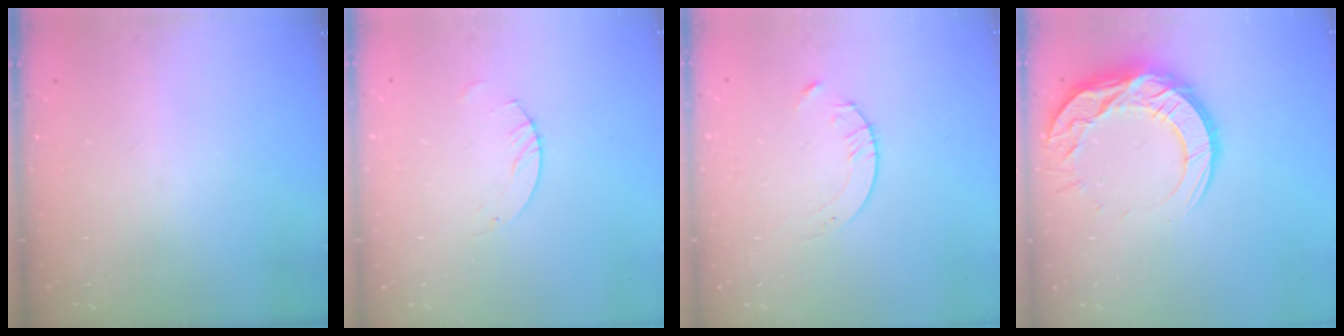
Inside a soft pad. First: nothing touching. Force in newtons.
{"total": 2.5, "press": 2.5, "slide": 0.1}
{"total": 4.1, "press": 4.0, "slide": 0.5}
{"total": 14.6, "press": 14.6, "slide": 1.1}